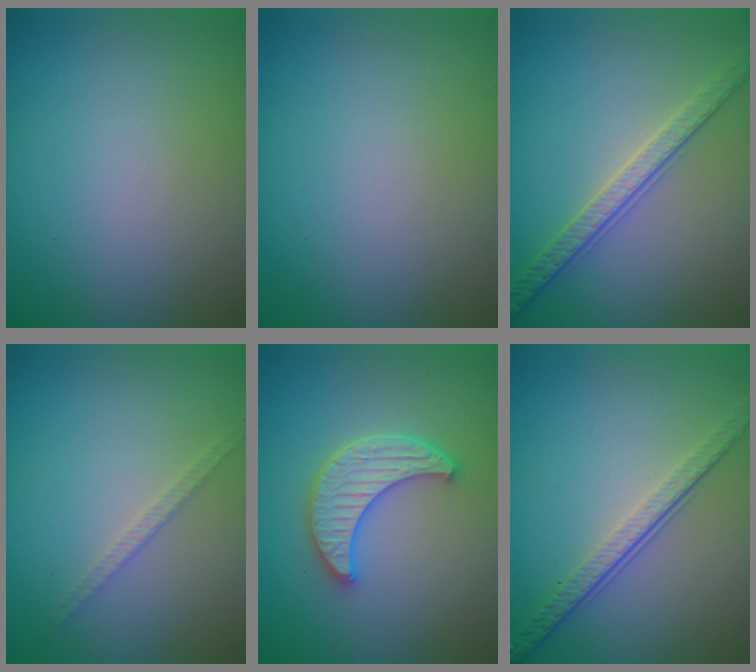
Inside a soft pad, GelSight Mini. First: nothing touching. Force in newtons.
{"total": 0.0}
{"total": 3.3, "press": 3.2, "slide": 1.0}
{"total": 1.3, "press": 1.3, "slide": 0.2}
{"total": 4.5, "press": 4.0, "slide": 2.1}
{"total": 3.8, "press": 2.7, "slide": 2.7}